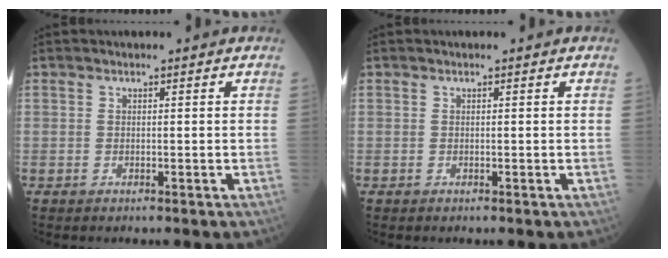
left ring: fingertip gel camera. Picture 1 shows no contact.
{"total": 0.0}